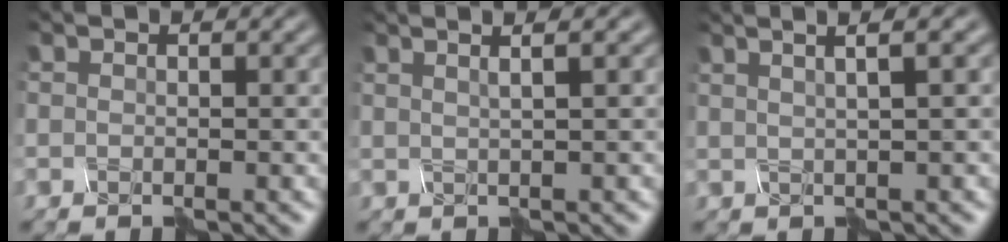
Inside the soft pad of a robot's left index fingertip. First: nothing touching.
{"total": 3.8, "force": [2.2, 1.4, 2.8], "torque": [-0.023, 0.035, 0.008]}
{"total": 4.8, "force": [2.7, 1.6, 3.6], "torque": [-0.035, 0.040, 0.015]}